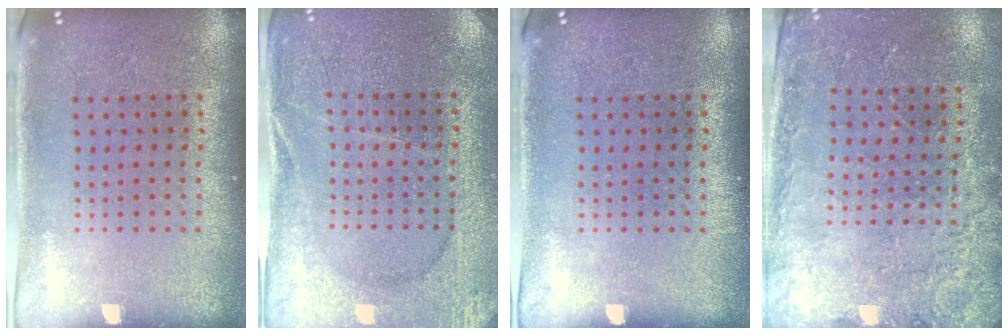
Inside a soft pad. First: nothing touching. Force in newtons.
{"total": 2.9, "press": 2.9, "slide": 0.3}
{"total": 0.0}
{"total": 2.5, "press": 2.4, "slide": 0.9}